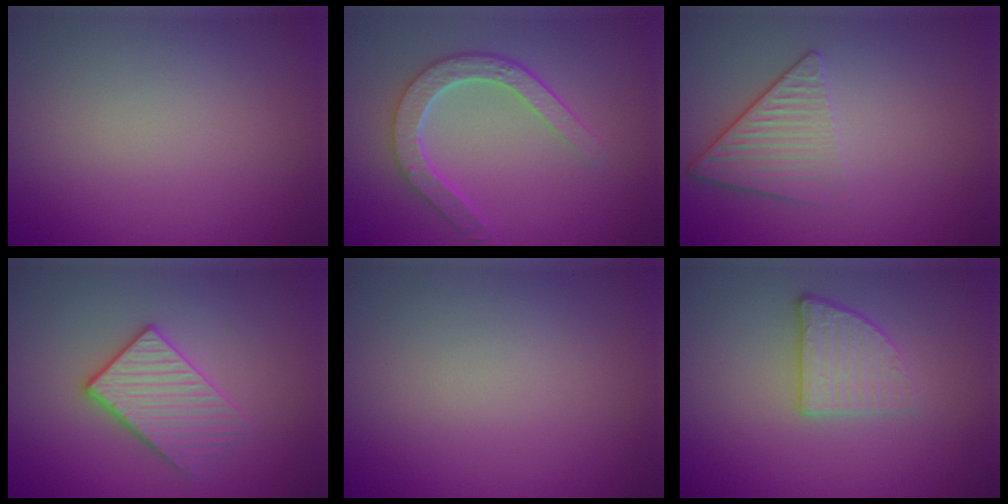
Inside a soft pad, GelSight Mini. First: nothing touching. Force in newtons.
{"total": 4.7, "press": 3.7, "slide": 2.9}
{"total": 3.6, "press": 2.6, "slide": 2.4}
{"total": 3.3, "press": 3.1, "slide": 1.1}
{"total": 0.0}
{"total": 2.6, "press": 2.4, "slide": 1.0}